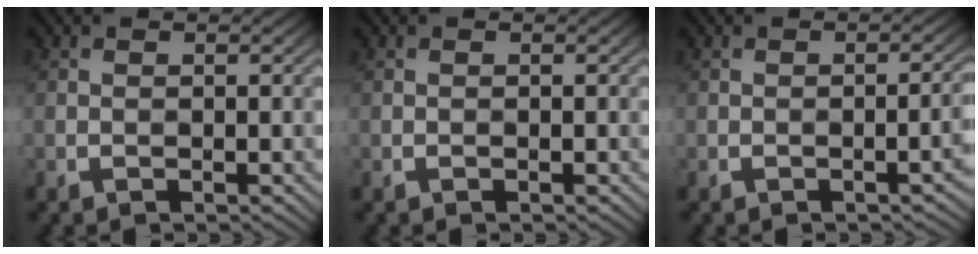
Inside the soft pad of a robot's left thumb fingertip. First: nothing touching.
{"total": 0.0}
{"total": 3.4, "force": [-1.6, 0.9, 2.9], "torque": [-0.021, 0.008, -0.019]}